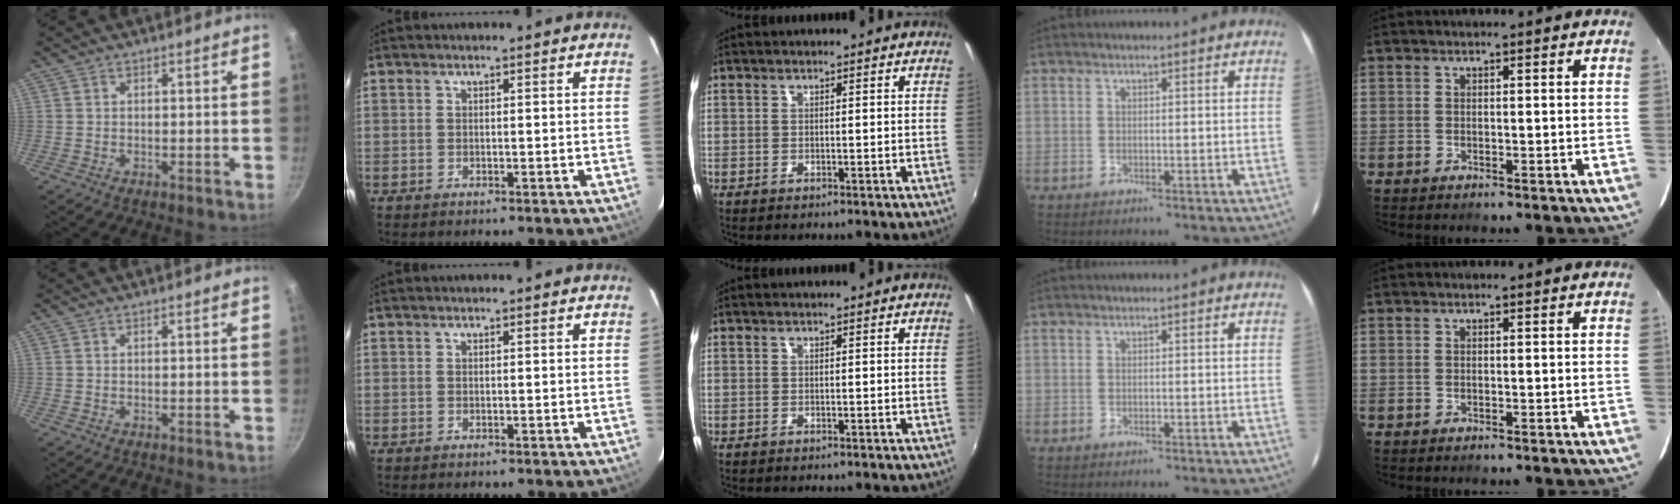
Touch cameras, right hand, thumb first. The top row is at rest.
{}